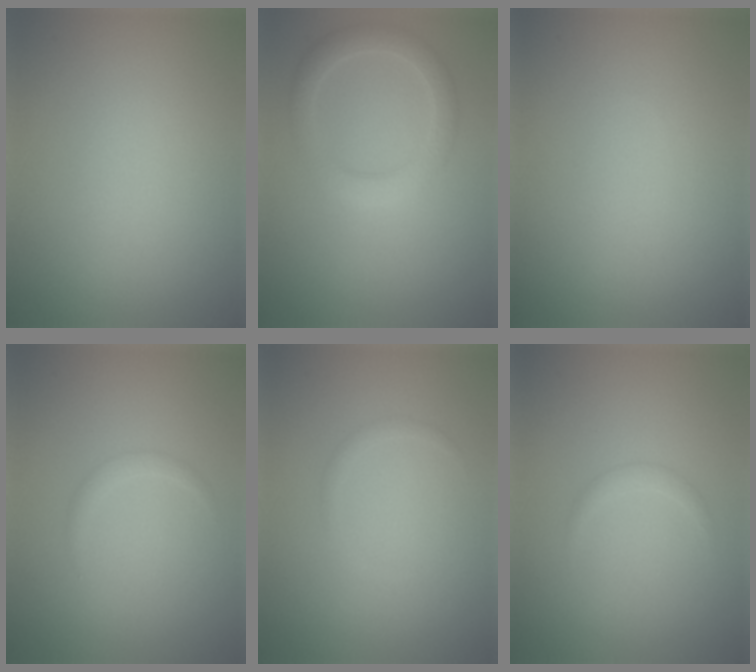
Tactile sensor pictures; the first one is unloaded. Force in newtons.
{"total": 2.9, "press": 2.9, "slide": 0.1}
{"total": 0.0}
{"total": 0.9, "press": 0.9, "slide": 0.1}
{"total": 0.7, "press": 0.7, "slide": 0.0}
{"total": 0.8, "press": 0.8, "slide": 0.1}